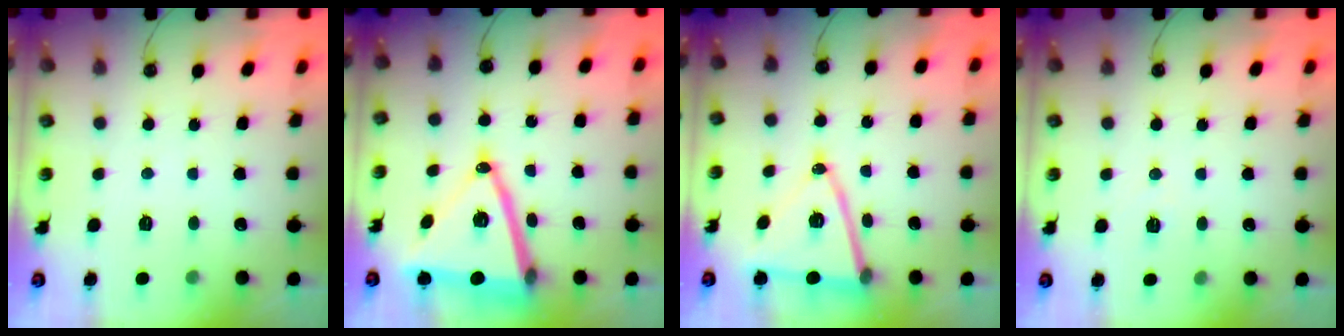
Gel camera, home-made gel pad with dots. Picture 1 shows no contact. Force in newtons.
{"total": 20.5, "press": 20.1, "slide": 3.9}
{"total": 14.5, "press": 14.0, "slide": 3.8}
{"total": 5.6, "press": 3.4, "slide": 4.4}